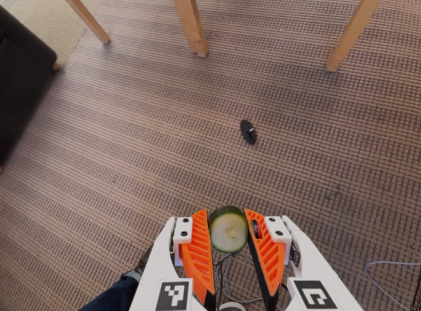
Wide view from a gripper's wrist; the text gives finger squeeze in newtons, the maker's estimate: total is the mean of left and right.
{"total": 9.1, "left": 8.7, "right": 9.4}